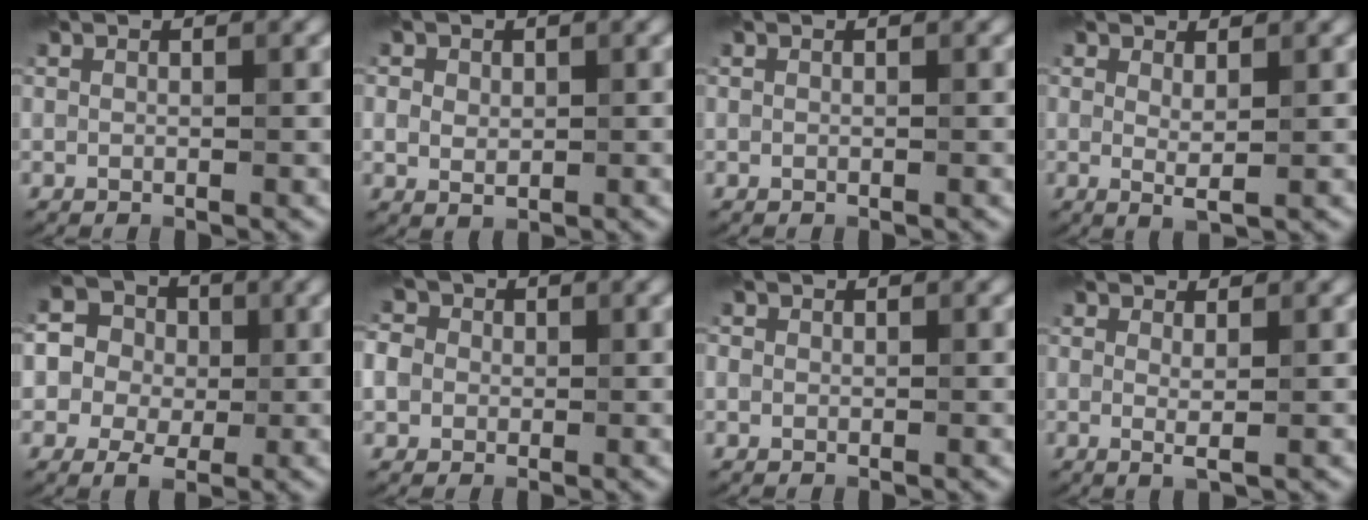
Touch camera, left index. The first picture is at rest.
{"total": 1.7, "force": [0.5, 1.4, 0.8], "torque": [-0.012, -0.002, 0.009]}
{"total": 0.0}
{"total": 1.5, "force": [0.6, 0.3, 1.3], "torque": [-0.022, -0.007, 0.010]}
{"total": 6.3, "force": [0.0, 5.6, 2.9], "torque": [-0.047, 0.018, -0.025]}
{"total": 5.9, "force": [1.0, 5.1, 2.7], "torque": [-0.052, 0.030, -0.017]}
{"total": 0.7, "force": [0.2, 0.7, 0.2], "torque": [0.000, -0.001, -0.001]}
{"total": 1.4, "force": [0.3, 0.3, 1.4], "torque": [-0.021, -0.007, 0.001]}